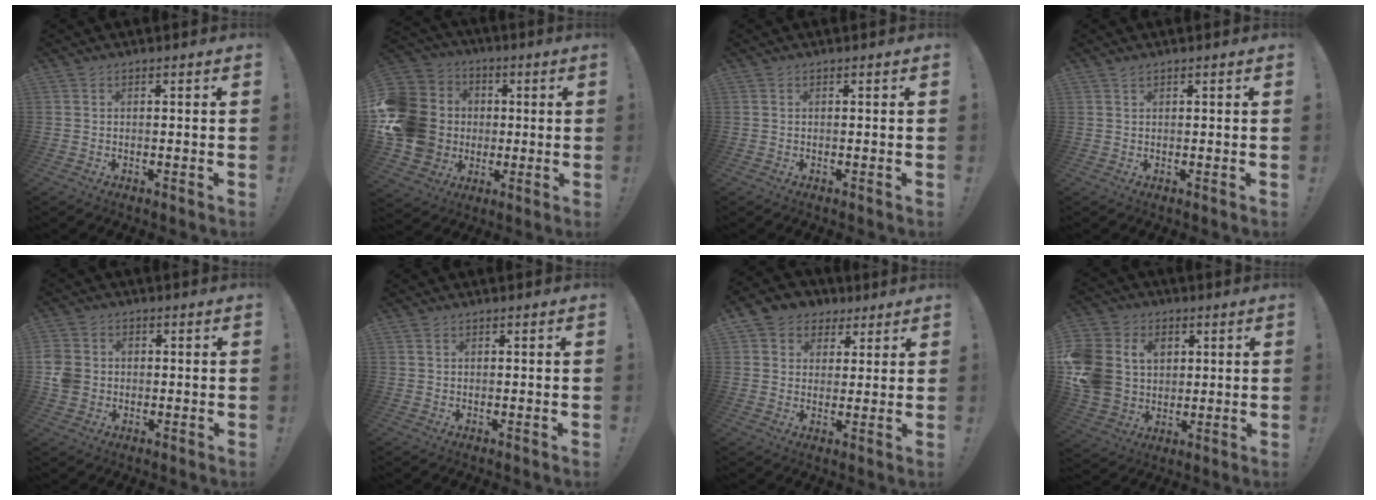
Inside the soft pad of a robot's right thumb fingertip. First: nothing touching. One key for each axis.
{"total": 18.9, "fx": -0.8, "fy": 16.5, "fz": 9.1, "tx": -0.173, "ty": 0.013, "tz": 0.018}
{"total": 0.0}
{"total": 0.7, "fx": 0.6, "fy": 0.1, "fz": 0.3, "tx": 0.000, "ty": -0.001, "tz": 0.010}
{"total": 6.6, "fx": -0.6, "fy": 5.9, "fz": 2.8, "tx": -0.058, "ty": 0.007, "tz": -0.010}
{"total": 0.7, "fx": 0.5, "fy": 0.4, "fz": 0.2, "tx": 0.004, "ty": -0.002, "tz": 0.007}
{"total": 6.5, "fx": 2.4, "fy": 5.9, "fz": 1.2, "tx": -0.008, "ty": -0.013, "tz": 0.051}
{"total": 15.3, "fx": 3.5, "fy": 12.7, "fz": 7.8, "tx": -0.154, "ty": -0.013, "tz": 0.072}